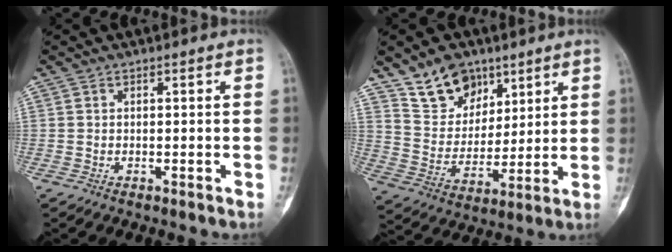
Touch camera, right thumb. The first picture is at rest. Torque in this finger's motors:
{"motor_torque": [-0.19, 0.19, 0.03, 0.09, 0.04]}